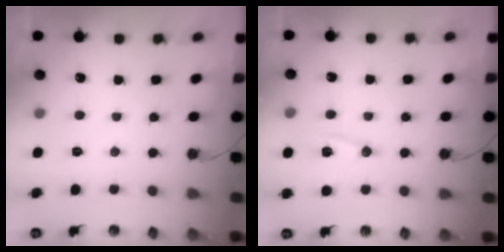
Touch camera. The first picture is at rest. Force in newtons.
{"total": 9.9, "press": 9.8, "slide": 1.1}